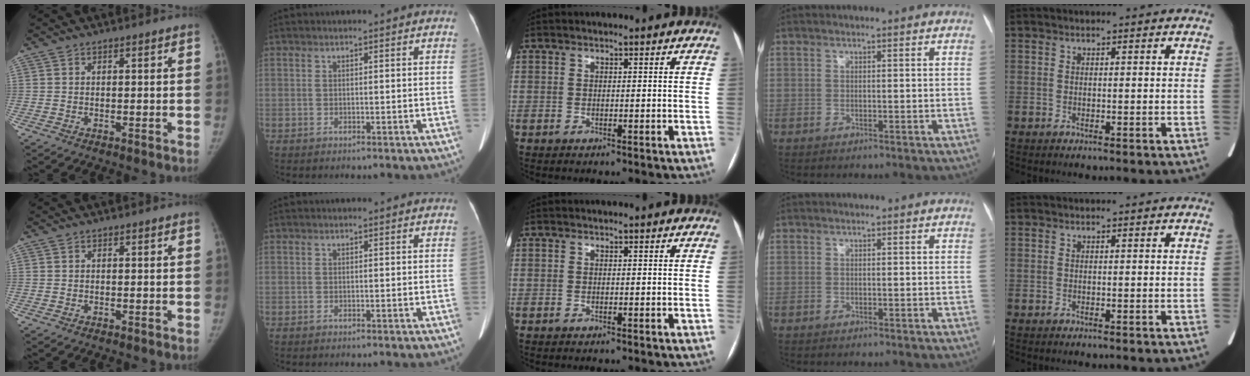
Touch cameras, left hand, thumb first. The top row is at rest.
{}